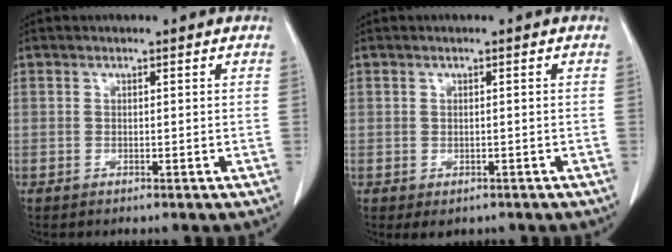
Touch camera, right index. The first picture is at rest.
{"total": 2.0, "force": [-1.3, 1.3, 0.9], "torque": [-0.009, -0.001, -0.008]}